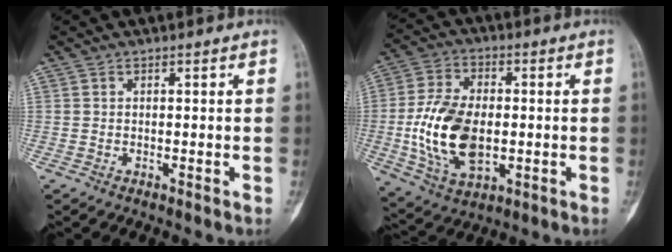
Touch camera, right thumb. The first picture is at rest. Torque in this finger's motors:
{"motor_torque": [1.78, 1.44, 1.00, -0.85, 0.36]}